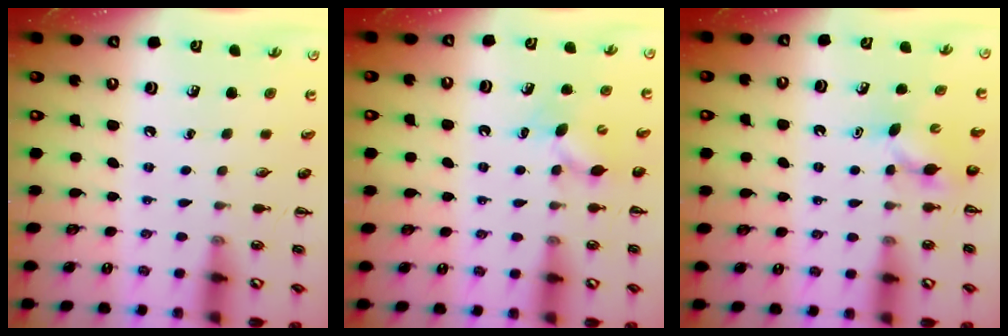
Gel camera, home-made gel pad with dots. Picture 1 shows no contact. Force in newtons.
{"total": 6.1, "press": 6.0, "slide": 1.4}
{"total": 3.8, "press": 3.6, "slide": 1.0}